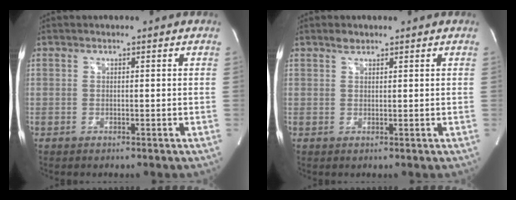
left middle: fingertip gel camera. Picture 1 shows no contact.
{"total": 1.2, "force": [1.1, 0.5, 0.4], "torque": [-0.013, 0.000, 0.020]}